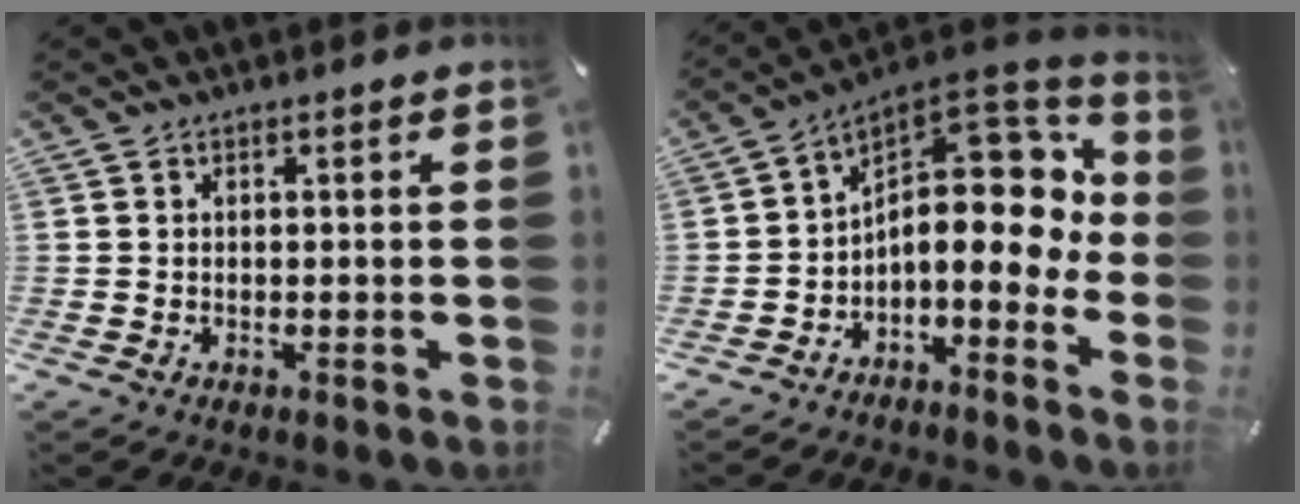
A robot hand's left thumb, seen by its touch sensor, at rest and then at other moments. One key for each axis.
{"total": 15.9, "fx": 3.2, "fy": 9.7, "fz": 12.2, "tx": -0.159, "ty": -0.041, "tz": 0.055}